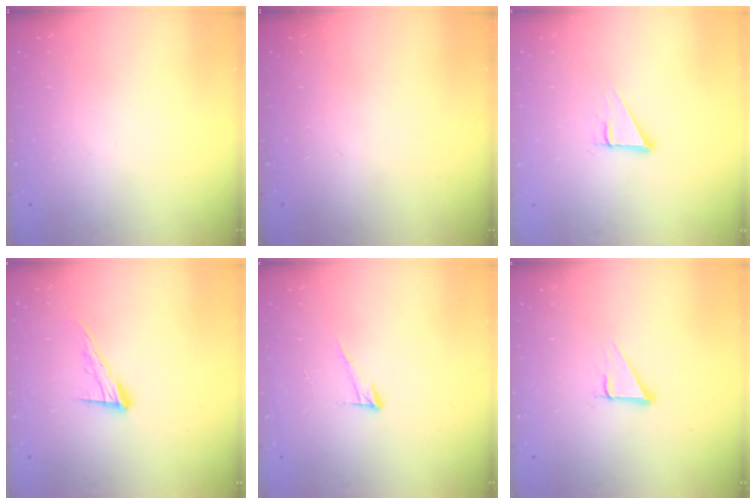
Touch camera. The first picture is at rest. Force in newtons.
{"total": 0.0}
{"total": 3.7, "press": 3.7, "slide": 0.2}
{"total": 9.8, "press": 9.8, "slide": 0.6}
{"total": 5.9, "press": 5.9, "slide": 0.3}
{"total": 2.7, "press": 2.7, "slide": 0.0}